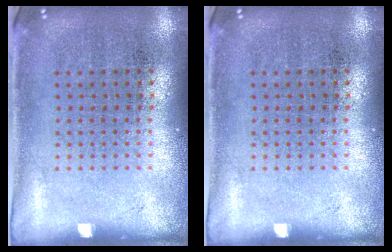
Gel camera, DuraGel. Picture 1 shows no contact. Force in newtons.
{"total": 0.0}